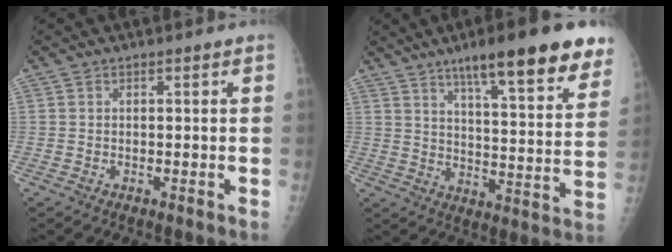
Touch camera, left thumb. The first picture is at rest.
{"total": 19.9, "force": [13.1, 4.0, 14.5], "torque": [-0.173, -0.052, 0.190]}